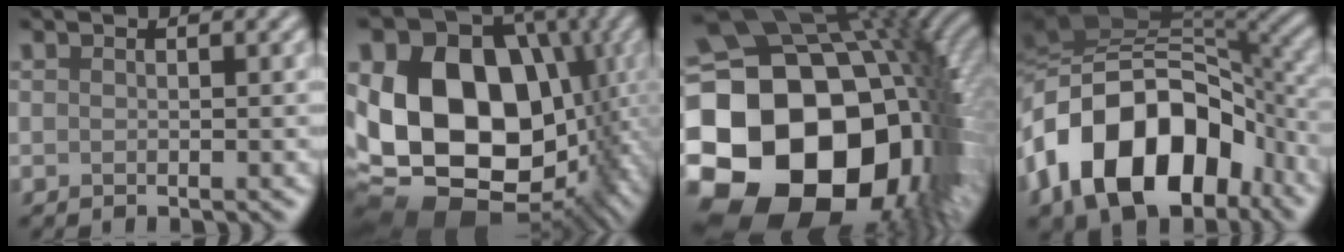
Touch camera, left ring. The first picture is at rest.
{"total": 21.3, "force": [-0.3, 16.5, 13.4], "torque": [-0.242, -0.007, 0.013]}
{"total": 25.0, "force": [-5.6, 19.4, 14.7], "torque": [-0.254, -0.033, -0.136]}
{"total": 16.0, "force": [-5.7, 10.1, 11.0], "torque": [-0.182, 0.009, -0.112]}